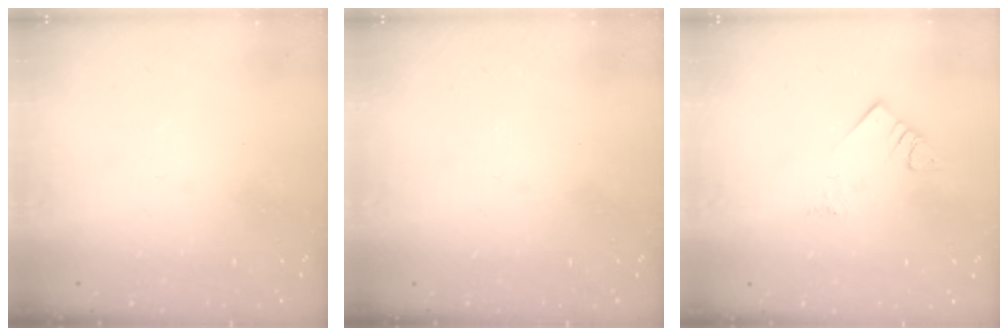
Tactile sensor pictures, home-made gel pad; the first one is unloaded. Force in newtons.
{"total": 0.0}
{"total": 3.3, "press": 3.3, "slide": 0.4}